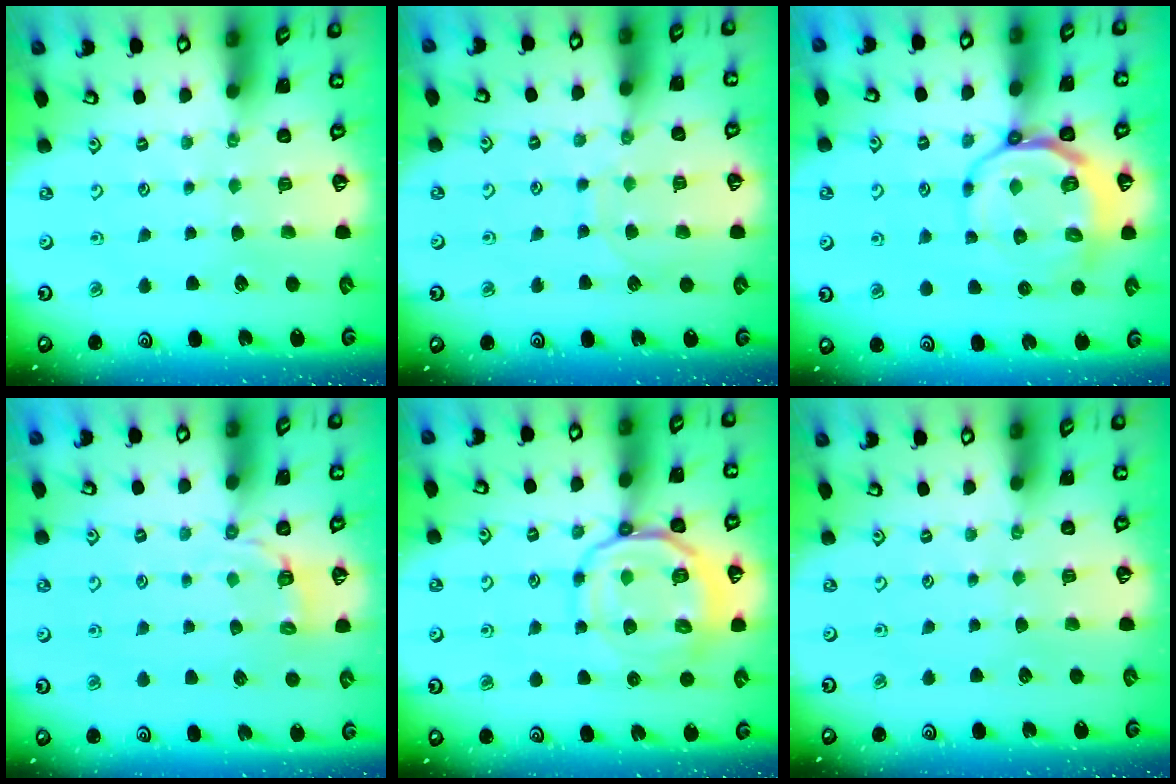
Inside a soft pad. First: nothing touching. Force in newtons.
{"total": 7.6, "press": 7.5, "slide": 0.7}
{"total": 11.4, "press": 11.0, "slide": 2.7}
{"total": 3.0, "press": 1.6, "slide": 2.5}
{"total": 14.0, "press": 13.9, "slide": 1.6}
{"total": 0.0}